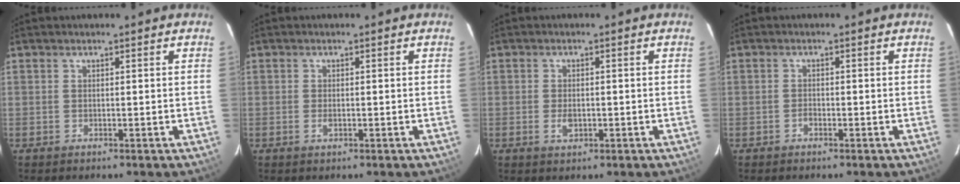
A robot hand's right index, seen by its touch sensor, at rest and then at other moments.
{"total": 1.3, "force": [-0.5, 0.7, 1.0], "torque": [-0.019, -0.002, -0.008]}
{"total": 2.6, "force": [-0.8, 1.5, 2.0], "torque": [-0.036, -0.003, -0.013]}
{"total": 1.0, "force": [-0.7, 0.6, 0.4], "torque": [-0.007, 0.001, -0.014]}